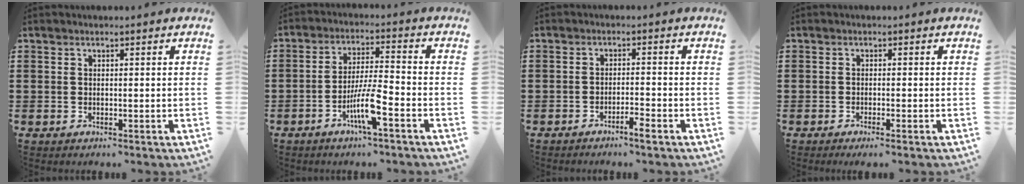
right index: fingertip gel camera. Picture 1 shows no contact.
{"total": 7.2, "force": [-3.4, 0.9, 6.2], "torque": [-0.128, -0.011, -0.066]}
{"total": 2.2, "force": [-1.9, 0.0, 1.2], "torque": [-0.022, 0.000, -0.034]}
{"total": 0.9, "force": [-0.7, -0.1, 0.6], "torque": [-0.010, -0.003, -0.012]}